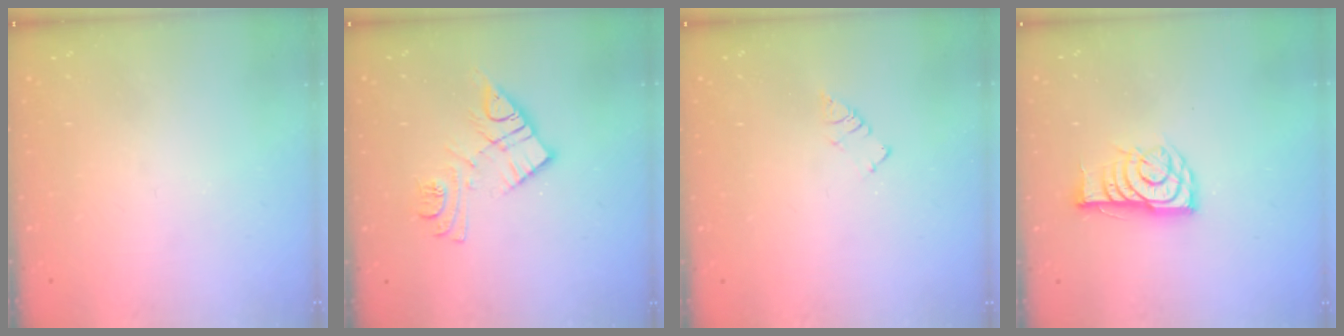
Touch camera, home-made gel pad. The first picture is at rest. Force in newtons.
{"total": 11.7, "press": 11.7, "slide": 0.9}
{"total": 2.9, "press": 2.9, "slide": 0.4}
{"total": 11.5, "press": 11.4, "slide": 0.5}